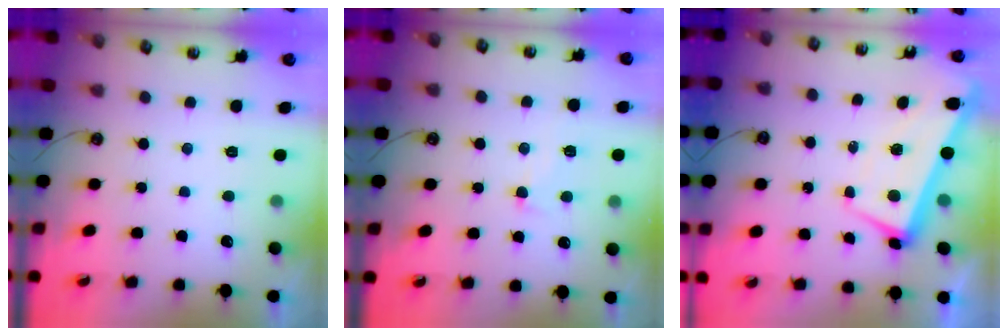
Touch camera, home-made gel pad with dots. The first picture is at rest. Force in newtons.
{"total": 1.3, "press": 0.3, "slide": 1.3}
{"total": 2.2, "press": 1.4, "slide": 1.7}